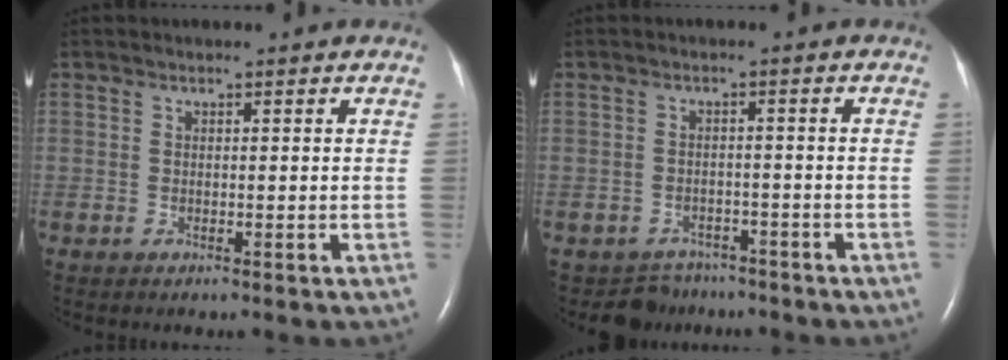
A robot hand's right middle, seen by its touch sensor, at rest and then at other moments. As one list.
[{"total": 3.9, "force": [-3.3, 1.8, -1.0], "torque": [0.010, 0.010, -0.052]}]